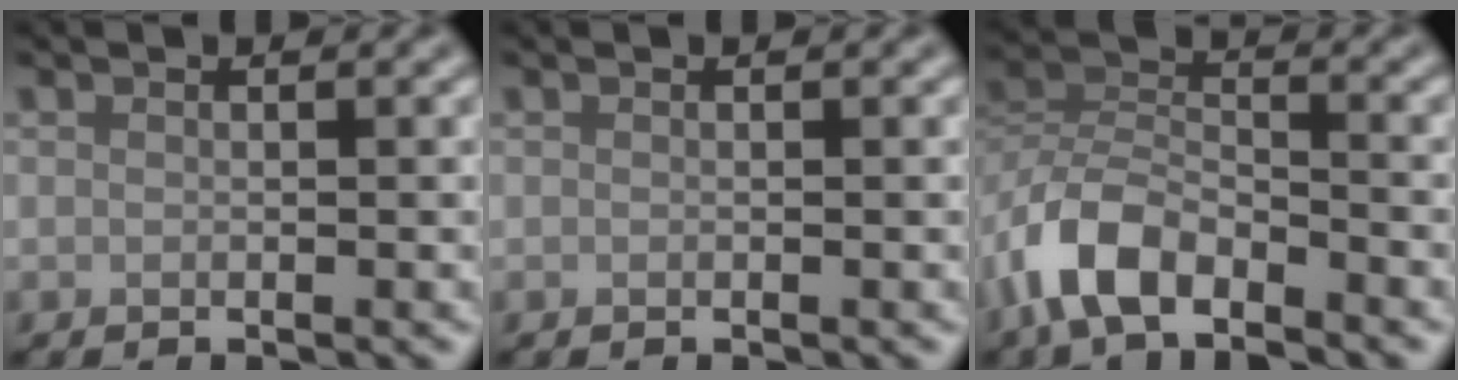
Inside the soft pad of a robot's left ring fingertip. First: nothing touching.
{"total": 0.0}
{"total": 6.1, "force": [-4.1, 2.9, 3.5], "torque": [-0.062, 0.003, -0.087]}